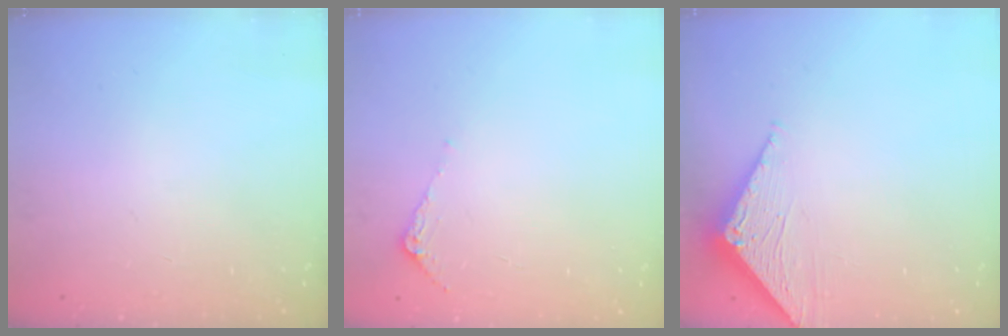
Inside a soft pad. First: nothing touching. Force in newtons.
{"total": 6.5, "press": 6.4, "slide": 0.6}
{"total": 3.0, "press": 3.0, "slide": 0.2}